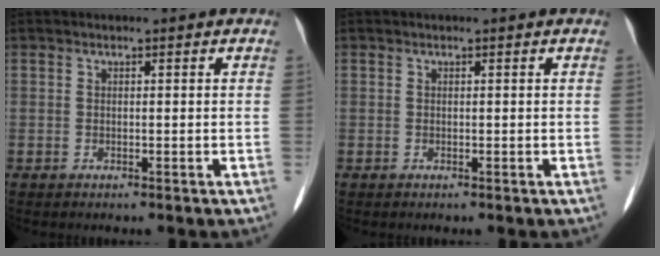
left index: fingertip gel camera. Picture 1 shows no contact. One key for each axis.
{"total": 0.0}